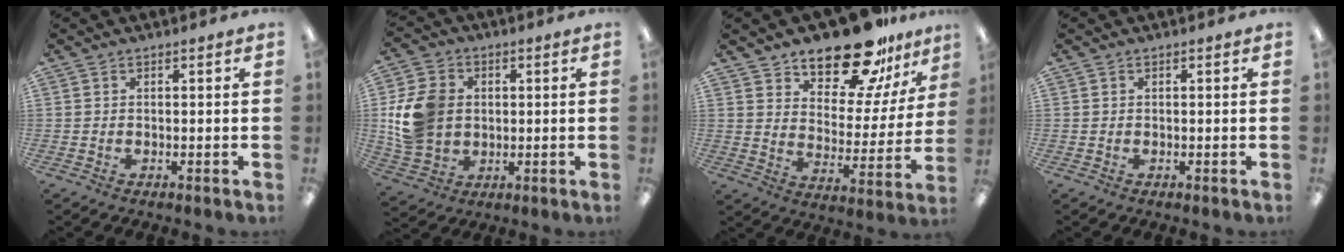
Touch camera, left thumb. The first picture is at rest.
{"total": 12.4, "force": [1.2, 10.2, 7.0], "torque": [-0.152, 0.019, 0.028]}
{"total": 18.5, "force": [15.5, 6.9, 7.3], "torque": [-0.116, -0.117, 0.270]}
{"total": 0.0}